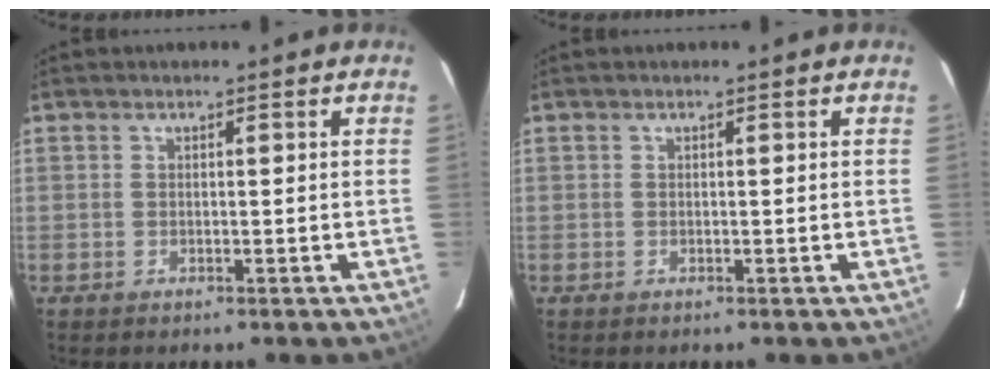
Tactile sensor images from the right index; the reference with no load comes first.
{"total": 0.0}